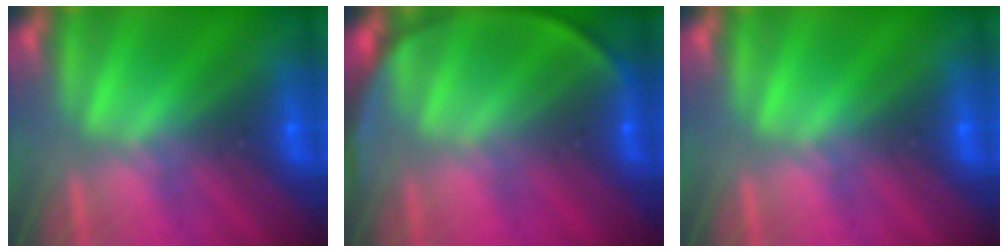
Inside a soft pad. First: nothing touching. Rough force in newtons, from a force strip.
{"total": 3.6}
{"total": 0.0}